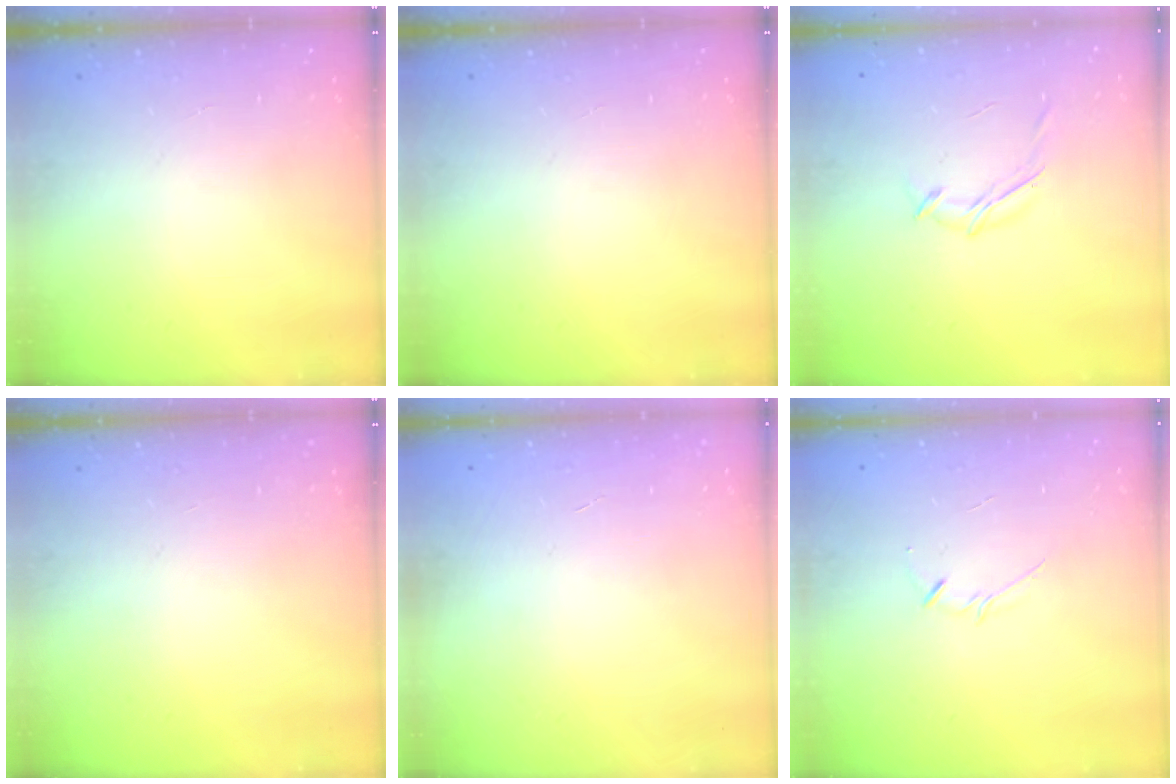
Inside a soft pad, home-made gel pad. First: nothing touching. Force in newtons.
{"total": 0.0}
{"total": 6.6, "press": 6.5, "slide": 1.3}
{"total": 0.0}
{"total": 0.0}
{"total": 2.5, "press": 2.4, "slide": 0.5}